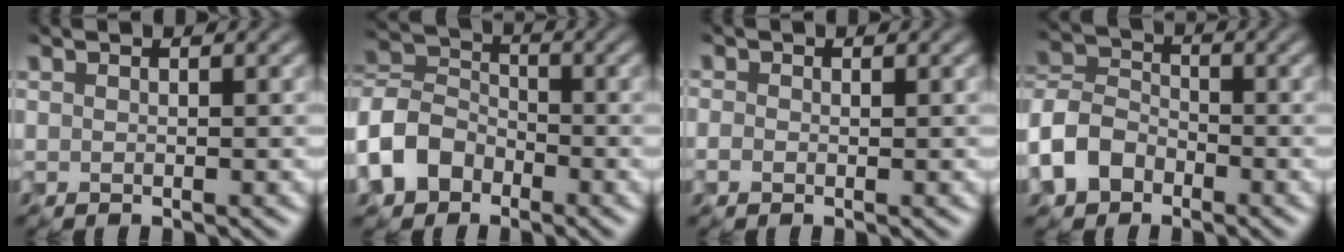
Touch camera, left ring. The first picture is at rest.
{"total": 5.8, "force": [-4.1, 3.8, 1.7], "torque": [-0.042, 0.007, -0.079]}
{"total": 1.0, "force": [-0.8, -0.2, -0.6], "torque": [0.001, 0.000, -0.004]}
{"total": 5.0, "force": [-3.7, 3.0, 1.5], "torque": [-0.047, 0.006, -0.073]}